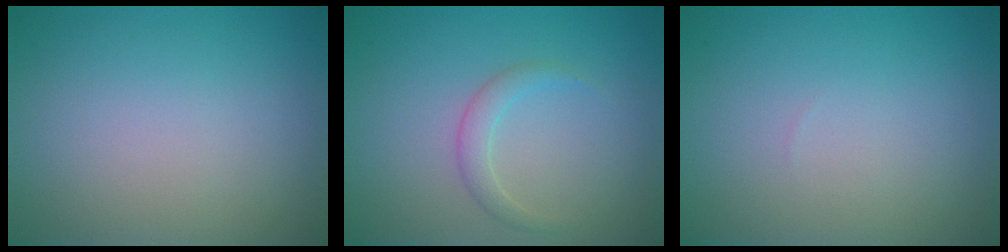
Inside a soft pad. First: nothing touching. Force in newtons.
{"total": 1.6, "press": 1.6, "slide": 0.2}
{"total": 0.0}